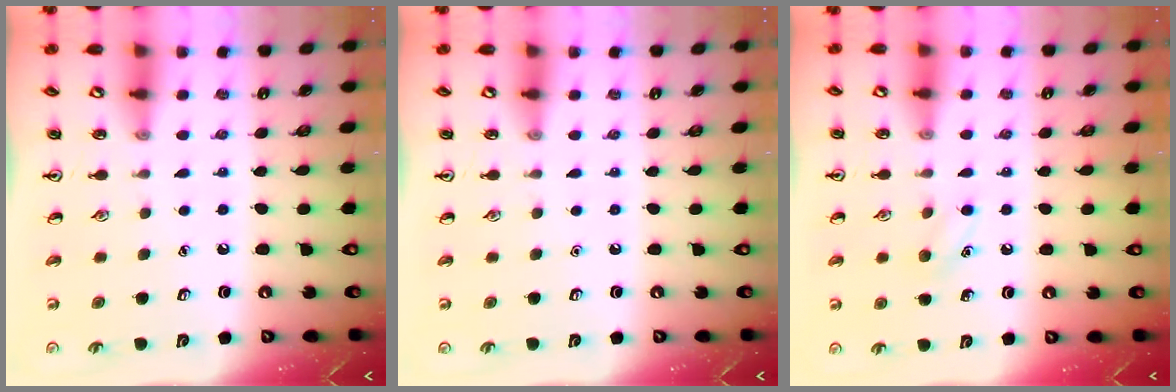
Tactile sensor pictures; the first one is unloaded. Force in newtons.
{"total": 0.0}
{"total": 6.2, "press": 5.9, "slide": 1.8}